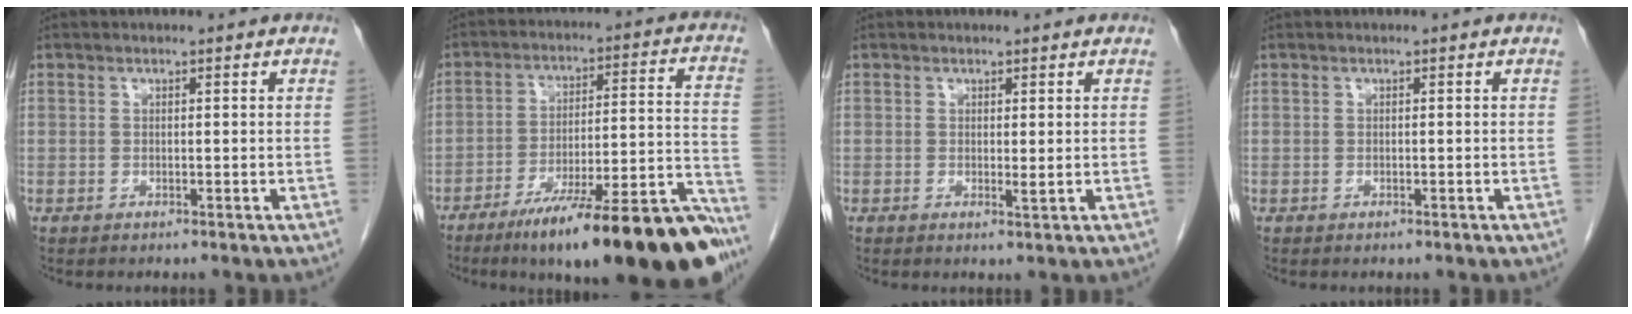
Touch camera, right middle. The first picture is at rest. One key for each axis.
{"total": 24.7, "fx": -18.1, "fy": 2.7, "fz": 16.6, "tx": -0.152, "ty": 0.017, "tz": -0.269}
{"total": 0.9, "fx": 0.3, "fy": 0.0, "fz": 0.8, "tx": -0.018, "ty": -0.006, "tz": 0.007}
{"total": 0.0}